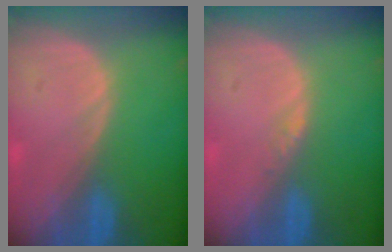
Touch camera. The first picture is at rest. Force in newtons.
{"total": 0.8, "press": 0.8, "slide": 0.1}